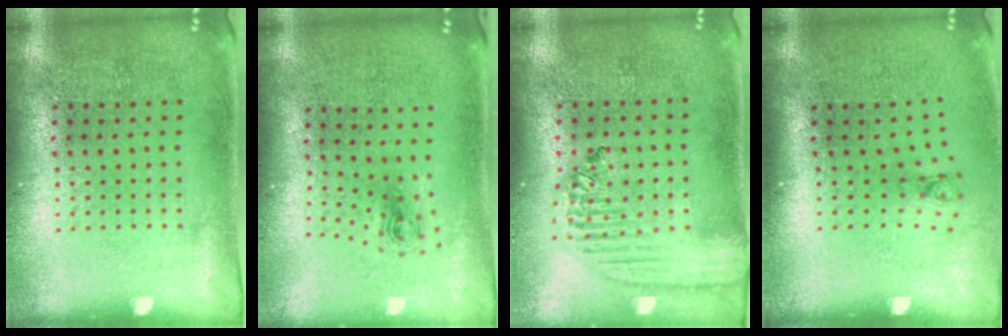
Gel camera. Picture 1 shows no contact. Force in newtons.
{"total": 0.9, "press": 0.4, "slide": 0.8}
{"total": 2.1, "press": 1.9, "slide": 1.0}
{"total": 0.8, "press": 0.3, "slide": 0.8}